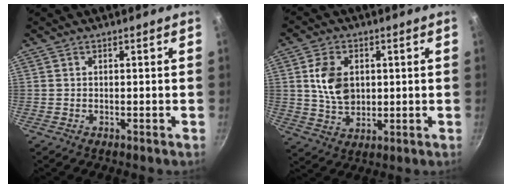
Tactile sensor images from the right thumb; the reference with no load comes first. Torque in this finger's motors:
{"motor_torque": [0.12, 0.15, 0.08, -0.06, 0.12]}